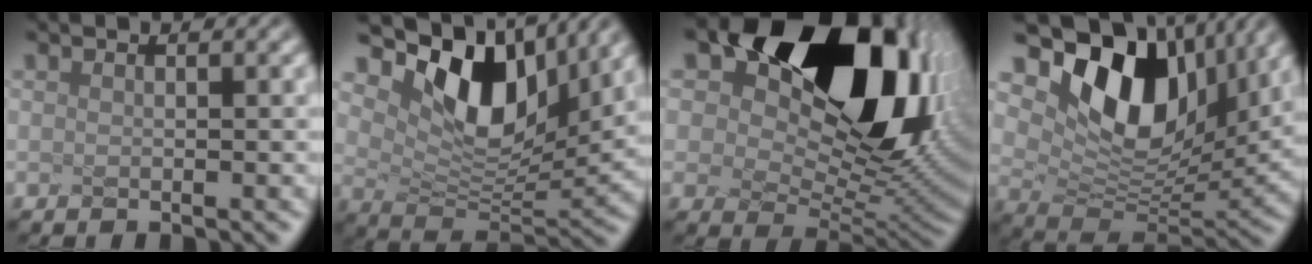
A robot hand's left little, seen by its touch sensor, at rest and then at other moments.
{"total": 7.3, "force": [2.8, 4.2, 5.2], "torque": [-0.125, -0.023, 0.093]}
{"total": 14.5, "force": [5.6, 9.2, 9.7], "torque": [-0.169, 0.000, 0.139]}
{"total": 8.5, "force": [2.8, 5.3, 6.0], "torque": [-0.138, -0.025, 0.095]}